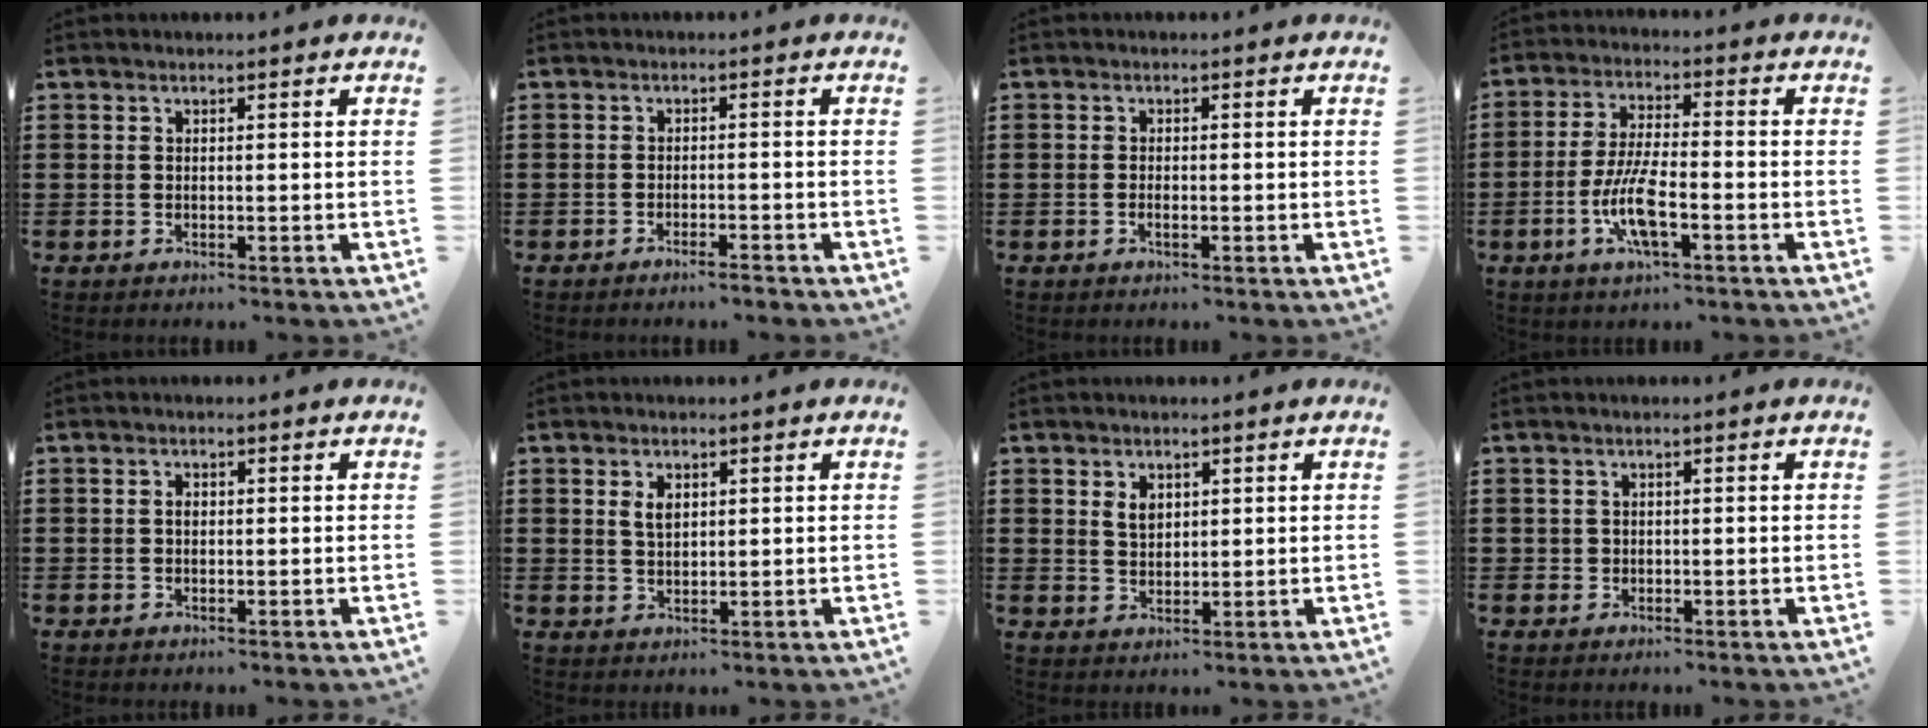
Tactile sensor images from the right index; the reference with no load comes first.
{"total": 1.7, "force": [-1.5, 0.1, 0.7], "torque": [-0.014, 0.000, -0.028]}
{"total": 0.7, "force": [-0.4, 0.2, 0.6], "torque": [-0.013, -0.004, -0.005]}
{"total": 8.2, "force": [-3.0, 2.1, 7.4], "torque": [-0.168, -0.016, -0.062]}
{"total": 1.0, "force": [0.1, 0.7, 0.8], "torque": [-0.018, 0.002, 0.001]}
{"total": 2.4, "force": [1.0, 1.4, 1.8], "torque": [-0.030, 0.000, 0.016]}
{"total": 2.6, "force": [1.3, 1.8, 1.5], "torque": [-0.035, 0.007, 0.023]}
{"total": 0.9, "force": [0.1, 0.9, 0.1], "torque": [-0.002, 0.006, 0.000]}